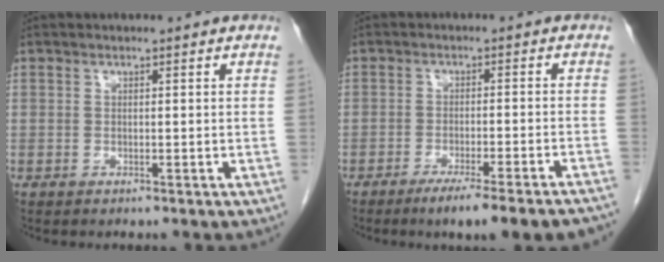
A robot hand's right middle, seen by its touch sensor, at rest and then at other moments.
{"total": 13.3, "force": [-10.9, 0.5, 7.6], "torque": [-0.067, -0.013, -0.149]}